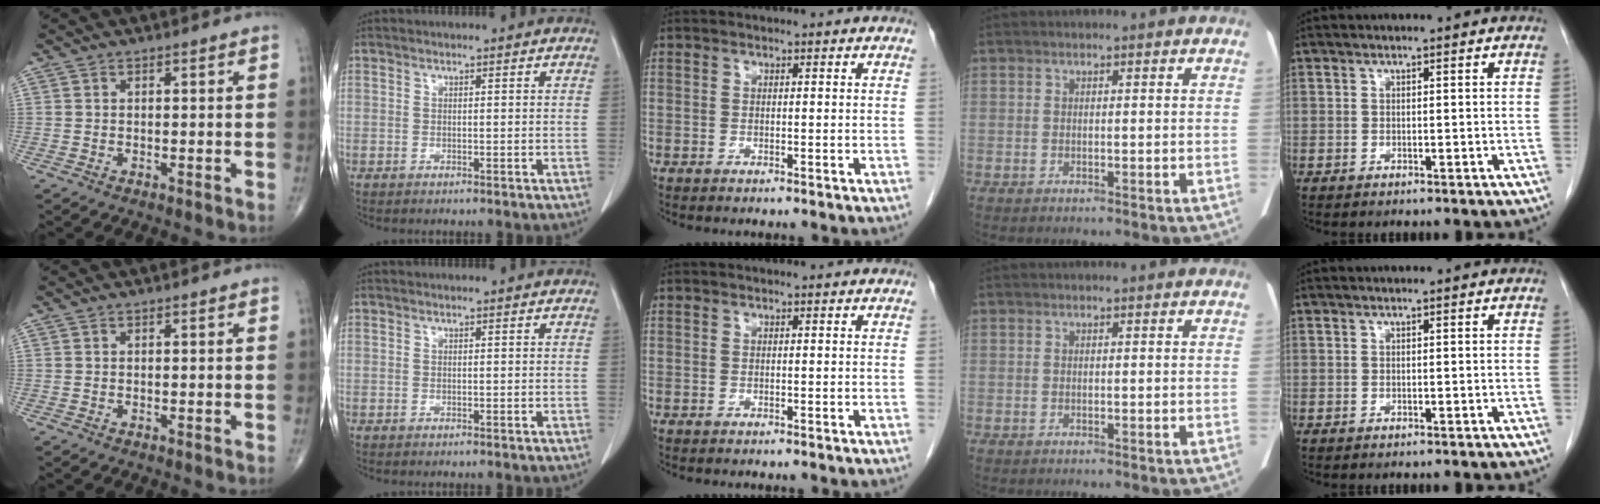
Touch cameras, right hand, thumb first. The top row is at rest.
{}